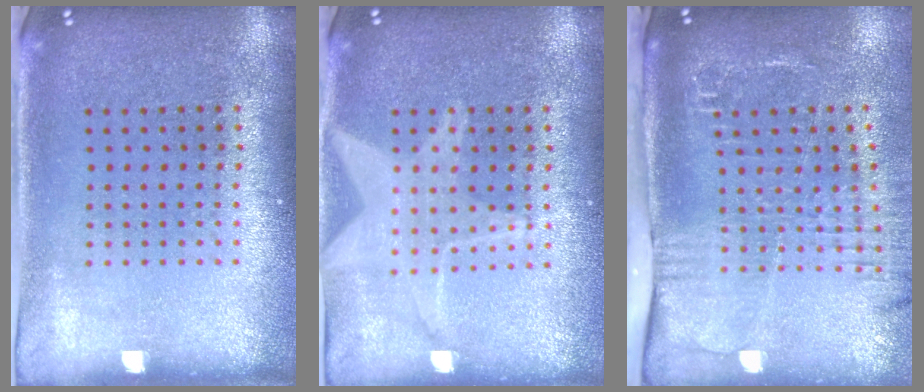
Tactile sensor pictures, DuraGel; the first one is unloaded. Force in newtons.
{"total": 2.8, "press": 2.8, "slide": 0.3}
{"total": 2.7, "press": 2.1, "slide": 1.6}